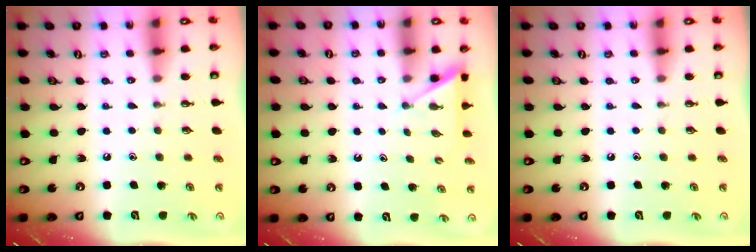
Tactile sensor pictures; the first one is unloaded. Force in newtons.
{"total": 2.2, "press": 2.2, "slide": 0.2}
{"total": 0.0}